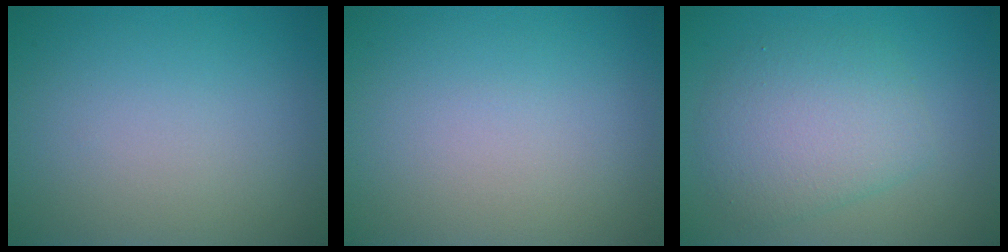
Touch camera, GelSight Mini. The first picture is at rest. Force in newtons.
{"total": 0.0}
{"total": 4.7, "press": 4.7, "slide": 0.1}